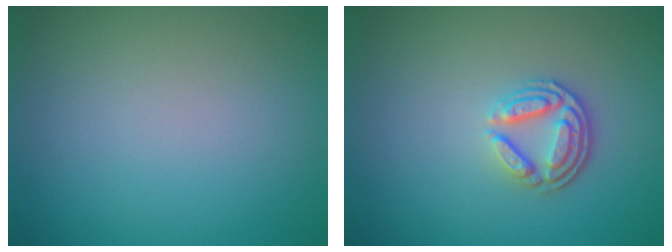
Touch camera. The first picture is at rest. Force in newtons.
{"total": 3.6, "press": 2.7, "slide": 2.4}